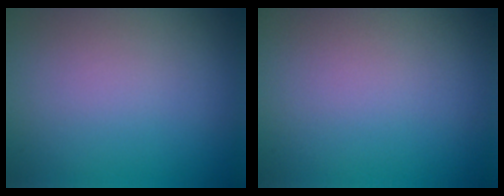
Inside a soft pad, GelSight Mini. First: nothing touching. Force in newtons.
{"total": 0.0}